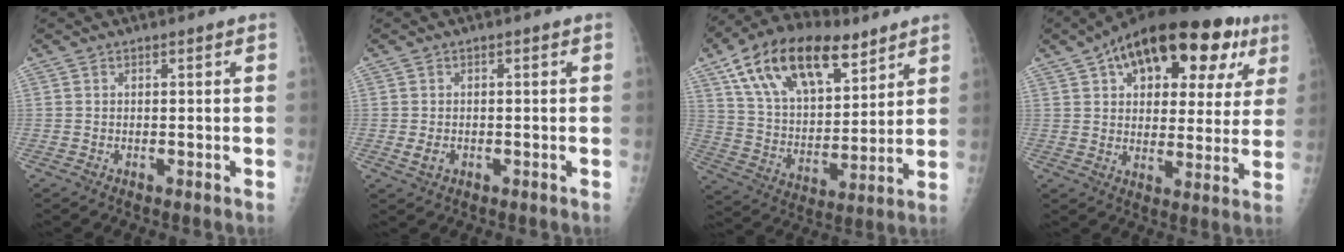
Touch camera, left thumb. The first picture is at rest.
{"total": 2.2, "force": [-0.6, 1.6, 1.4], "torque": [-0.024, -0.001, -0.007]}
{"total": 22.8, "force": [12.9, 11.6, 14.9], "torque": [-0.235, -0.027, 0.230]}
{"total": 24.7, "force": [11.8, 12.5, 17.8], "torque": [-0.227, 0.014, 0.168]}